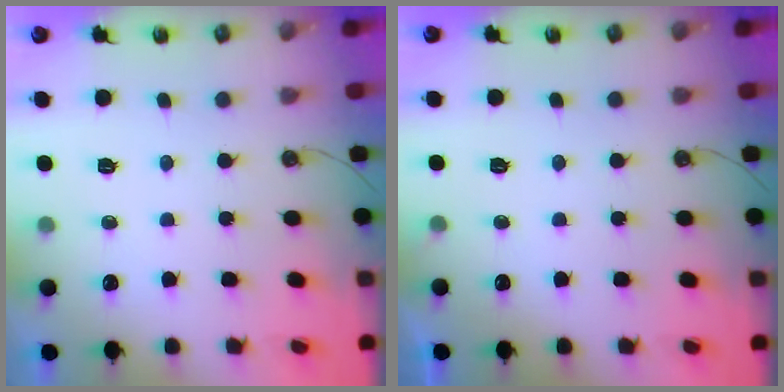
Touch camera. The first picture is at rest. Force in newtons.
{"total": 1.8, "press": 1.8, "slide": 0.1}